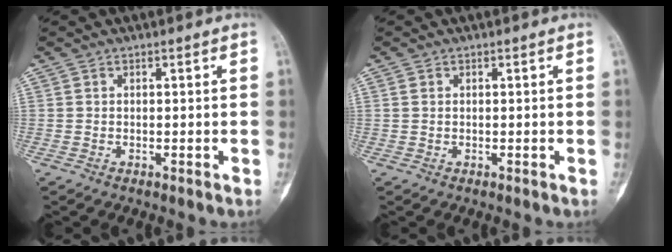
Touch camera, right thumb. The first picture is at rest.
{"total": 0.7, "force": [0.1, 0.6, 0.4], "torque": [-0.008, 0.000, 0.003]}